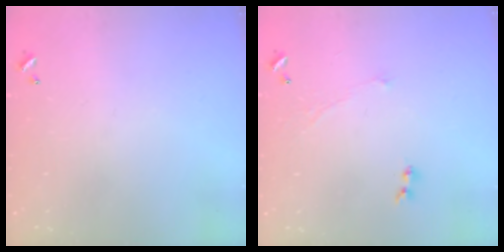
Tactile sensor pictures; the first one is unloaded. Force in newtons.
{"total": 1.2, "press": 0.7, "slide": 1.0}